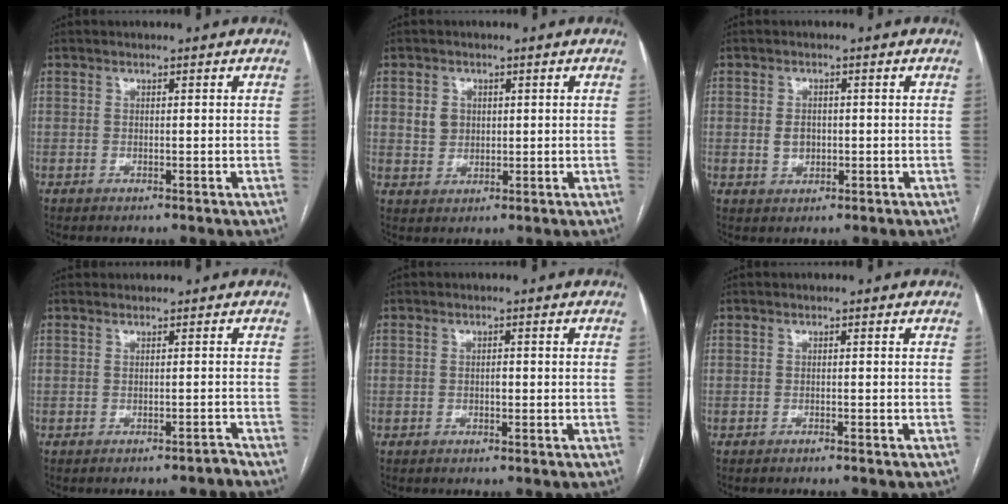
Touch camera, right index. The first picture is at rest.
{"total": 3.3, "force": [0.8, 3.0, 1.3], "torque": [-0.023, 0.008, 0.019]}
{"total": 2.5, "force": [-0.2, 2.0, 1.5], "torque": [-0.026, 0.002, 0.000]}
{"total": 1.0, "force": [-1.0, 0.1, 0.1], "torque": [0.002, 0.006, -0.011]}
{"total": 0.8, "force": [-0.2, 0.4, 0.7], "torque": [-0.011, 0.002, -0.005]}
{"total": 0.7, "force": [-0.7, -0.1, 0.3], "torque": [-0.005, 0.001, -0.008]}